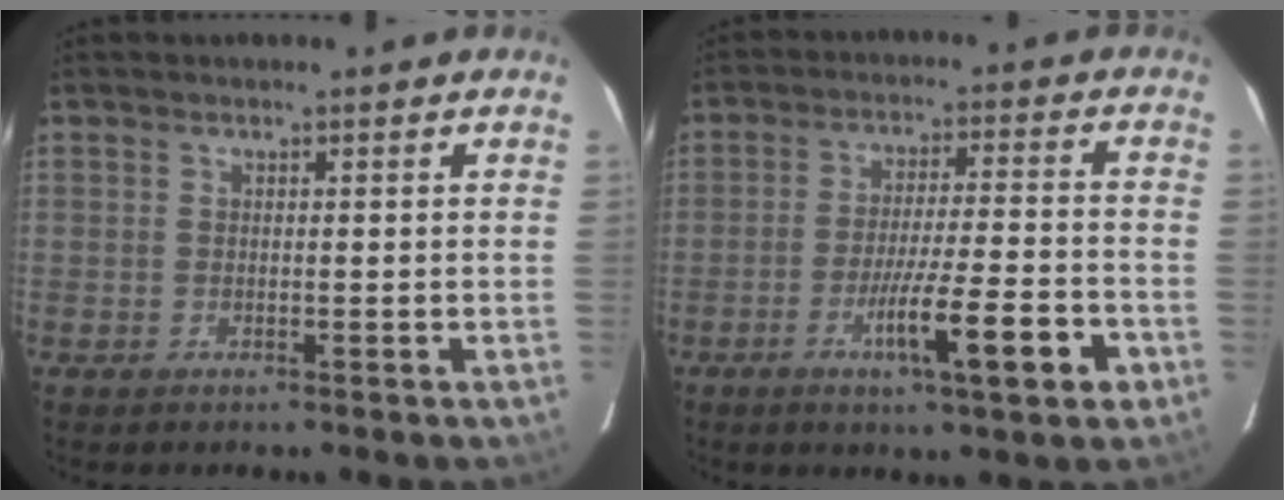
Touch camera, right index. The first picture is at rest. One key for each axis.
{"total": 11.1, "fx": -5.0, "fy": 0.4, "fz": 9.9, "tx": -0.160, "ty": -0.008, "tz": -0.076}